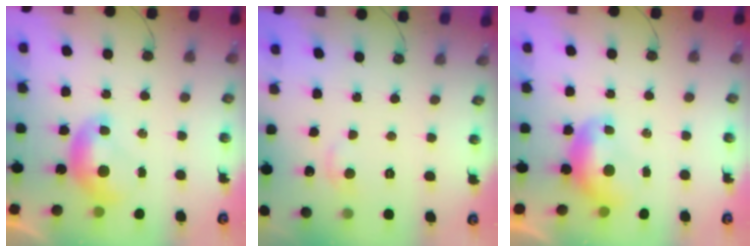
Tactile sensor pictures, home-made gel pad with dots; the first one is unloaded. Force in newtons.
{"total": 1.1, "press": 0.7, "slide": 0.9}
{"total": 1.3, "press": 1.2, "slide": 0.4}